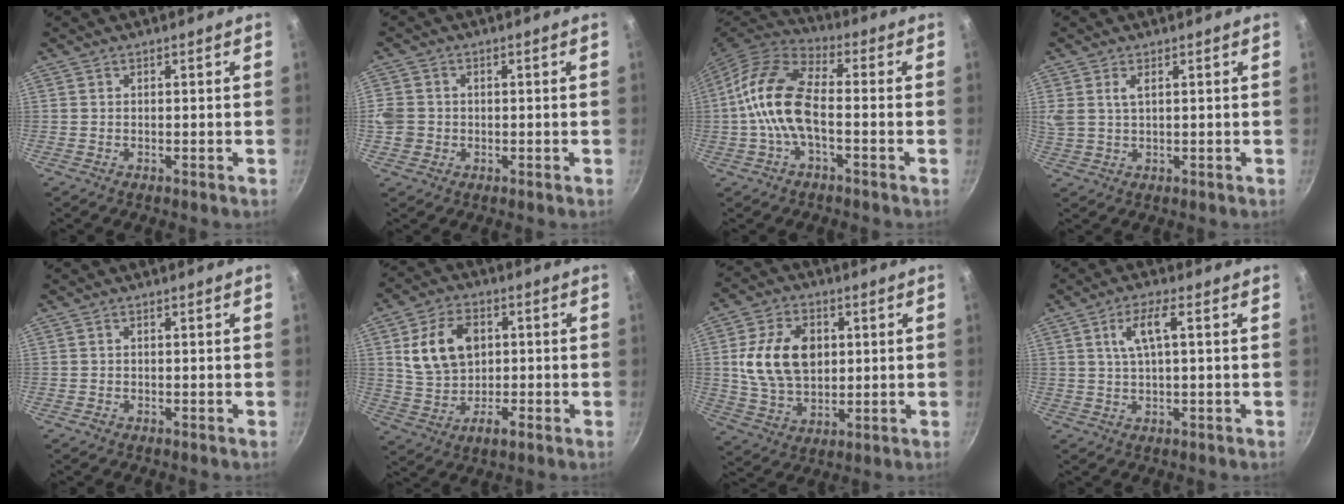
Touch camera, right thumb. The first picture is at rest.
{"total": 4.6, "force": [-0.4, 4.2, 1.9], "torque": [-0.029, 0.009, -0.005]}
{"total": 13.6, "force": [-1.6, 6.4, 11.9], "torque": [-0.249, 0.038, -0.040]}
{"total": 4.2, "force": [1.2, 2.7, 3.0], "torque": [-0.070, 0.007, 0.028]}
{"total": 0.6, "force": [-0.4, 0.4, 0.1], "torque": [0.000, 0.001, -0.008]}
{"total": 12.0, "force": [2.0, 8.4, 8.3], "torque": [-0.130, 0.004, 0.039]}
{"total": 14.6, "force": [2.3, 10.1, 10.3], "torque": [-0.163, -0.003, 0.048]}
{"total": 5.5, "force": [1.5, 1.4, 5.1], "torque": [-0.112, 0.008, 0.033]}